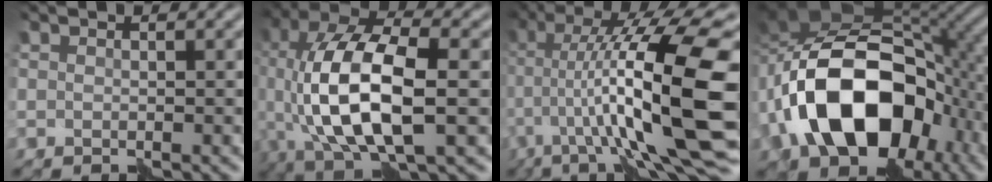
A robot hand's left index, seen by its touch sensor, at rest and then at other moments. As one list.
[{"total": 11.9, "force": [-1.5, 4.9, 10.7], "torque": [-0.213, 0.006, -0.032]}, {"total": 15.7, "force": [-0.9, 3.2, 15.3], "torque": [-0.253, 0.029, -0.014]}, {"total": 16.9, "force": [-4.7, 11.0, 11.9], "torque": [-0.215, 0.007, -0.093]}]